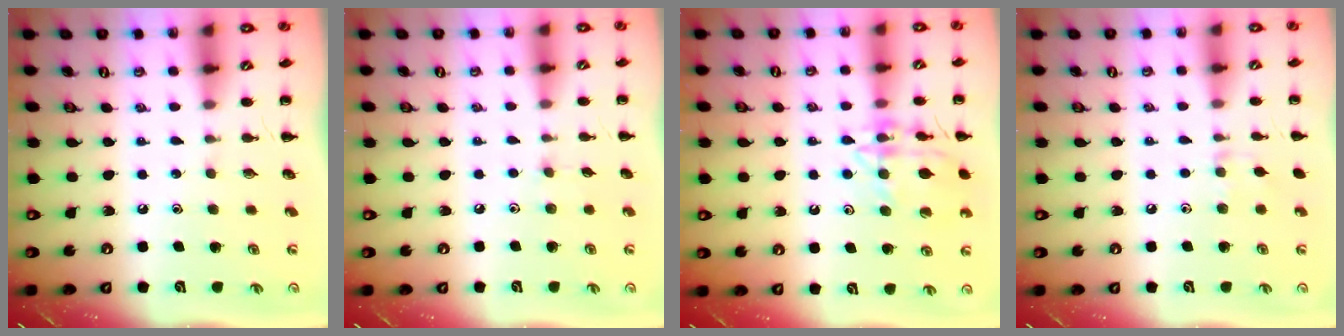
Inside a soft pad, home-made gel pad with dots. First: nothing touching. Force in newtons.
{"total": 3.3, "press": 3.0, "slide": 1.4}
{"total": 15.4, "press": 15.4, "slide": 0.8}
{"total": 5.0, "press": 4.6, "slide": 1.8}